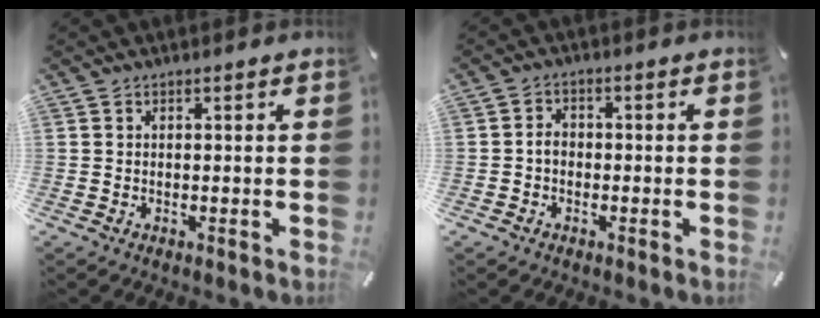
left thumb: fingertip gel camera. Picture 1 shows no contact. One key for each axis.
{"total": 2.9, "fx": -0.8, "fy": 2.3, "fz": 1.5, "tx": -0.030, "ty": 0.008, "tz": -0.017}